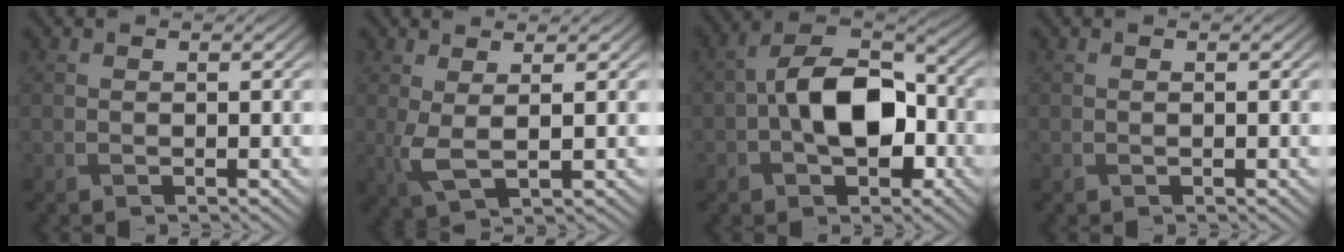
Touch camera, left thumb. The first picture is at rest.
{"total": 3.6, "force": [0.6, 1.0, 3.4], "torque": [-0.083, -0.003, 0.012]}
{"total": 11.1, "force": [-1.1, 6.8, 8.7], "torque": [-0.153, 0.012, -0.028]}
{"total": 0.0}